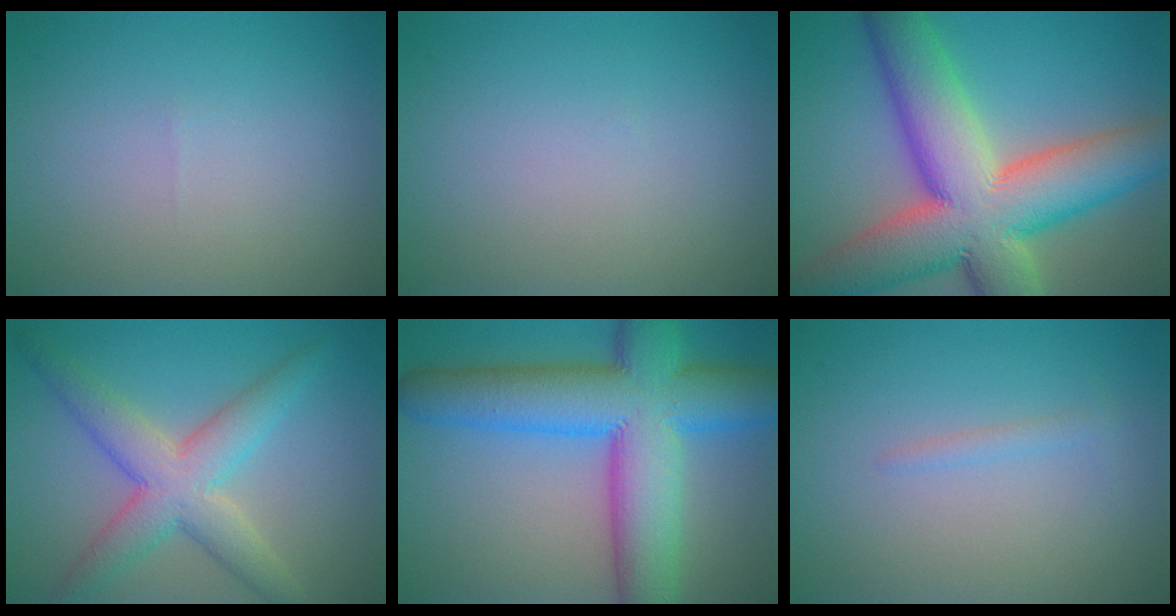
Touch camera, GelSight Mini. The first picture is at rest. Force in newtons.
{"total": 0.0}
{"total": 15.0, "press": 14.9, "slide": 1.2}
{"total": 5.9, "press": 5.9, "slide": 0.2}
{"total": 13.3, "press": 13.3, "slide": 0.2}
{"total": 0.9, "press": 0.9, "slide": 0.1}